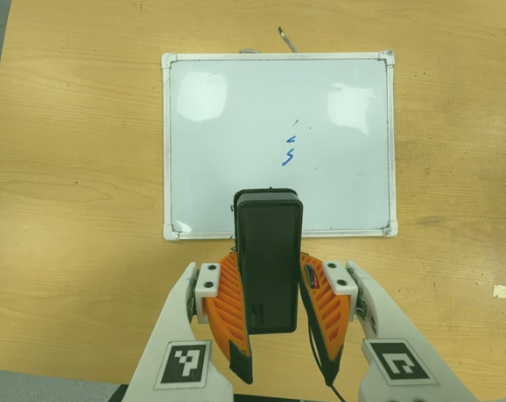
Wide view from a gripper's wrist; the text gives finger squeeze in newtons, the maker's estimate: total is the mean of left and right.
{"total": 5.3, "left": 4.7, "right": 5.9}